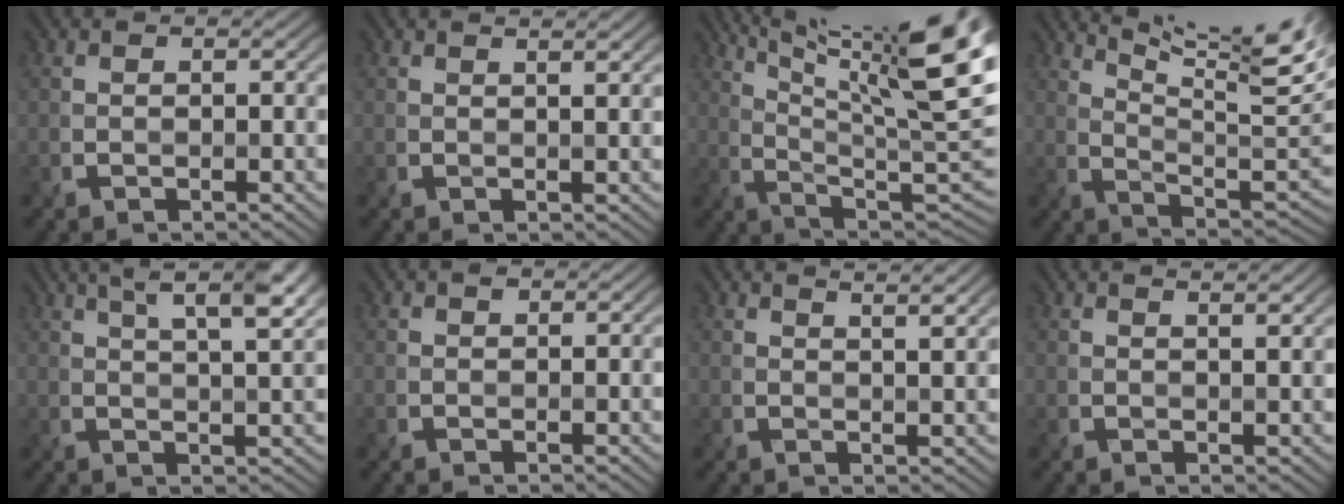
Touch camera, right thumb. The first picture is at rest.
{"total": 1.9, "force": [1.3, 0.4, 1.3], "torque": [-0.019, -0.004, 0.013]}
{"total": 17.9, "force": [9.4, 3.8, 14.8], "torque": [-0.222, -0.005, 0.158]}
{"total": 15.5, "force": [8.9, 3.4, 12.2], "torque": [-0.186, 0.004, 0.139]}
{"total": 7.9, "force": [4.4, 1.7, 6.3], "torque": [-0.093, 0.014, 0.065]}
{"total": 0.6, "force": [0.3, 0.4, 0.3], "torque": [0.000, -0.004, 0.004]}
{"total": 4.6, "force": [3.1, 0.9, 3.3], "torque": [-0.039, 0.009, 0.037]}
{"total": 2.9, "force": [1.9, 0.6, 2.1], "torque": [-0.024, 0.001, 0.020]}